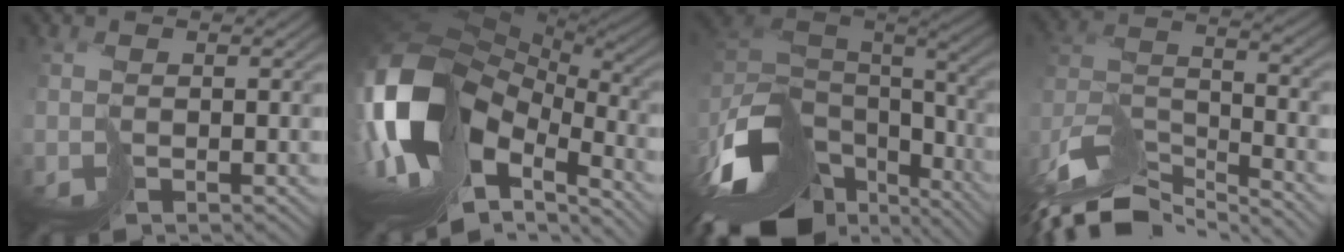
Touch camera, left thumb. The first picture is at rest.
{"total": 17.1, "force": [-4.0, 10.8, 12.6], "torque": [-0.284, -0.044, -0.024]}
{"total": 15.5, "force": [-7.0, 7.6, 11.6], "torque": [-0.269, -0.013, -0.100]}
{"total": 12.7, "force": [-10.8, 3.5, 5.7], "torque": [-0.138, 0.000, -0.191]}